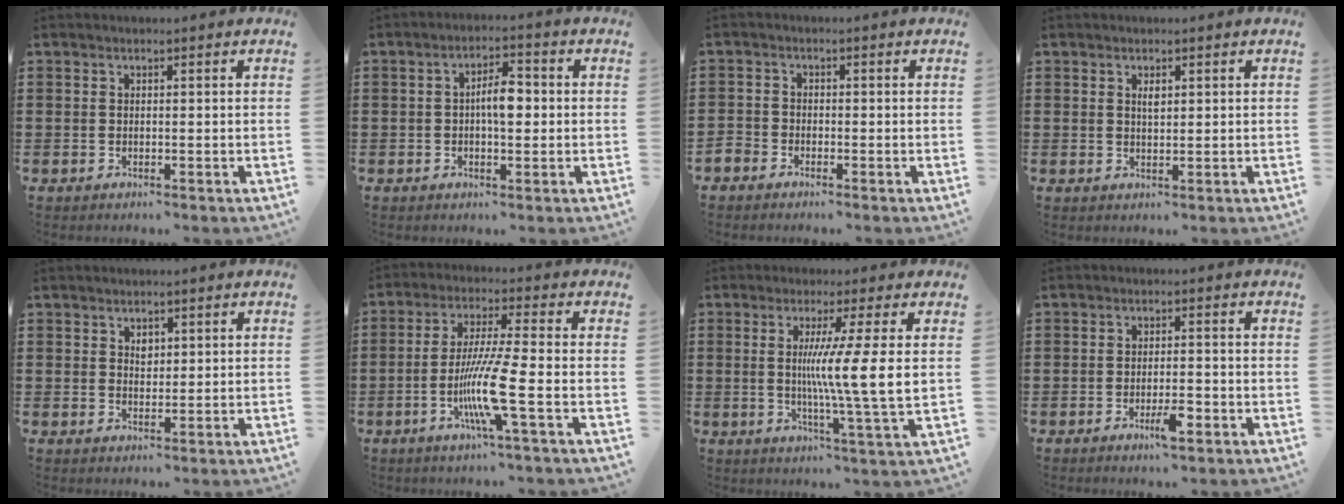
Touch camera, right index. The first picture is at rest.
{"total": 4.5, "force": [0.0, 1.8, 4.2], "torque": [-0.069, 0.003, -0.005]}
{"total": 1.9, "force": [-1.7, 0.9, -0.1], "torque": [-0.004, 0.002, -0.039]}
{"total": 1.4, "force": [0.6, 0.5, 1.2], "torque": [-0.025, 0.004, 0.009]}
{"total": 1.6, "force": [0.8, 1.1, 0.8], "torque": [-0.010, 0.001, 0.014]}
{"total": 9.6, "force": [-3.1, 0.2, 9.1], "torque": [-0.185, -0.018, -0.064]}
{"total": 9.1, "force": [1.0, -1.1, 8.9], "torque": [-0.165, -0.011, 0.010]}
{"total": 4.0, "force": [-2.0, 0.9, 3.4], "torque": [-0.066, -0.004, -0.038]}